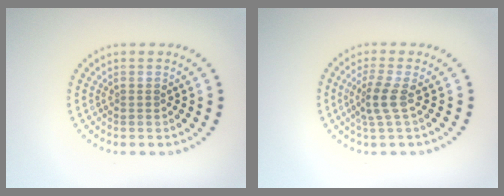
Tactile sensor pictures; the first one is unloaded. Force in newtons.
{"total": 2.3, "press": 1.8, "slide": 1.5}